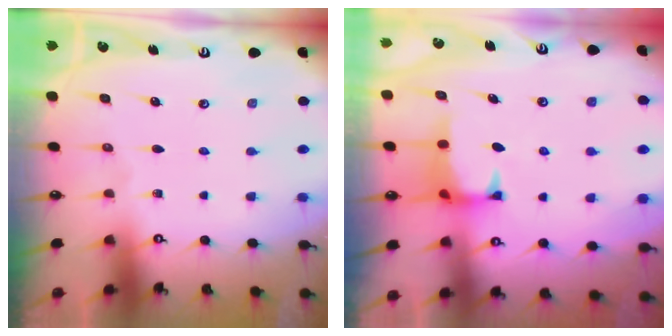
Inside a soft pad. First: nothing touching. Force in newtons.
{"total": 1.0, "press": 0.7, "slide": 0.8}